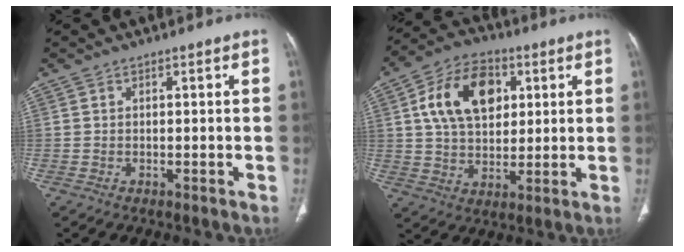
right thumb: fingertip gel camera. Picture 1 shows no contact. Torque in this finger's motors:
{"motor_torque": [0.09, 0.15, 0.26, -0.15, 0.11]}